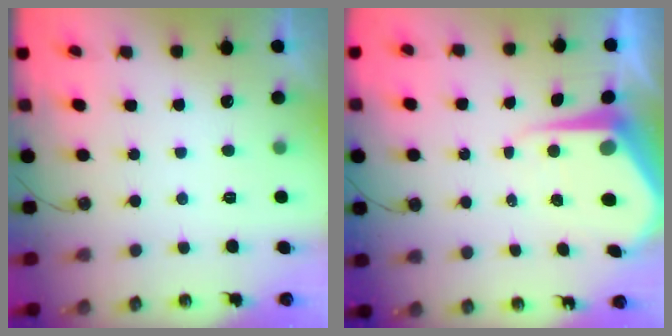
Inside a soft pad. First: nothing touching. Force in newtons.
{"total": 8.3, "press": 8.3, "slide": 0.8}